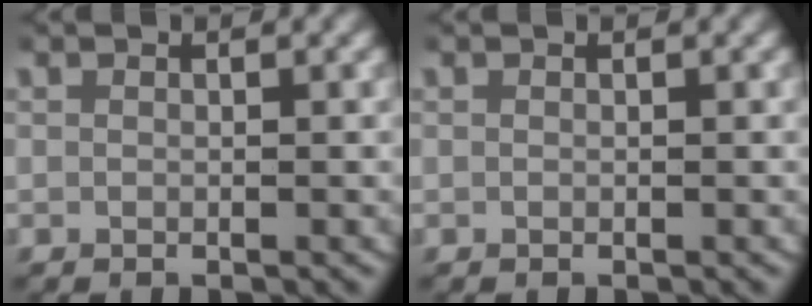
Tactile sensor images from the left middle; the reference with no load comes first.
{"total": 0.0}